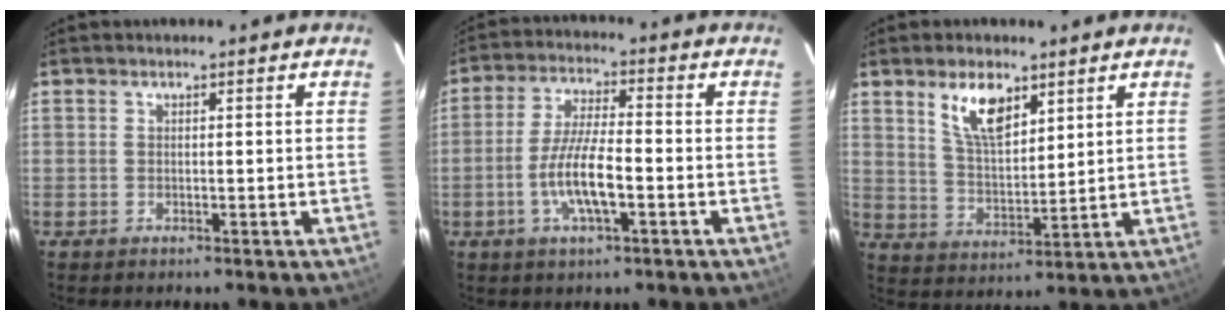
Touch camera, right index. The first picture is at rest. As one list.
[{"total": 9.0, "force": [-3.0, 2.1, 8.2], "torque": [-0.166, -0.003, -0.059]}, {"total": 8.7, "force": [5.2, 3.7, 5.9], "torque": [-0.107, 0.006, 0.105]}]